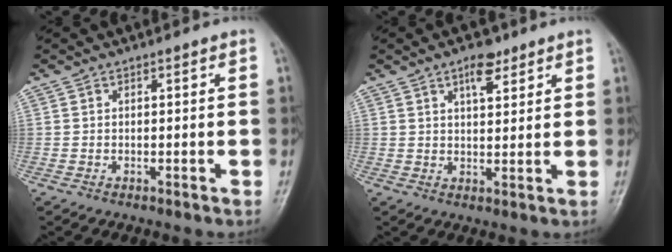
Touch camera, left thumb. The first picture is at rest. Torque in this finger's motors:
{"motor_torque": [-0.55, 0.37, -0.17, -0.05, 0.01]}